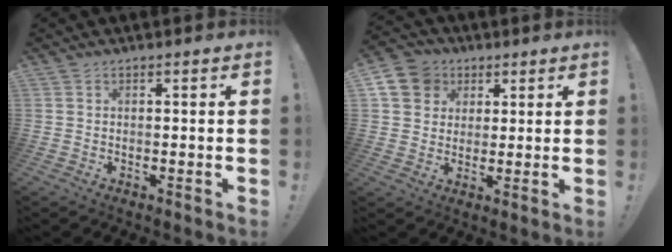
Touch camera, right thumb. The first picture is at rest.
{"total": 10.2, "force": [3.9, 8.7, 3.7], "torque": [-0.054, -0.015, 0.080]}